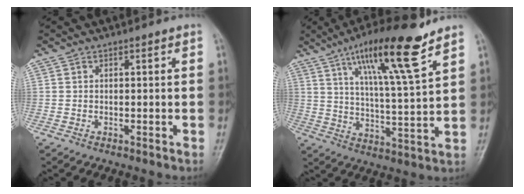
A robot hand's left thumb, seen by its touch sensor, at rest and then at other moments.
{"total": 15.8, "force": [10.0, 2.1, 12.1], "torque": [-0.199, -0.049, 0.170]}